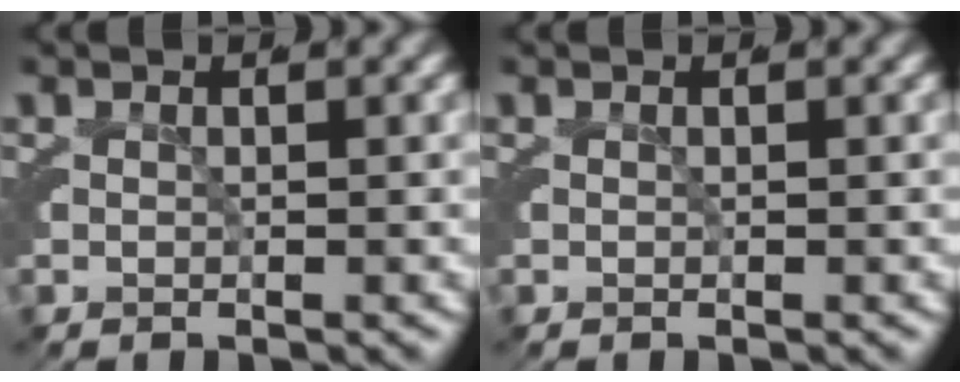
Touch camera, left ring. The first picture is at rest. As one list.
[{"total": 0.0}]